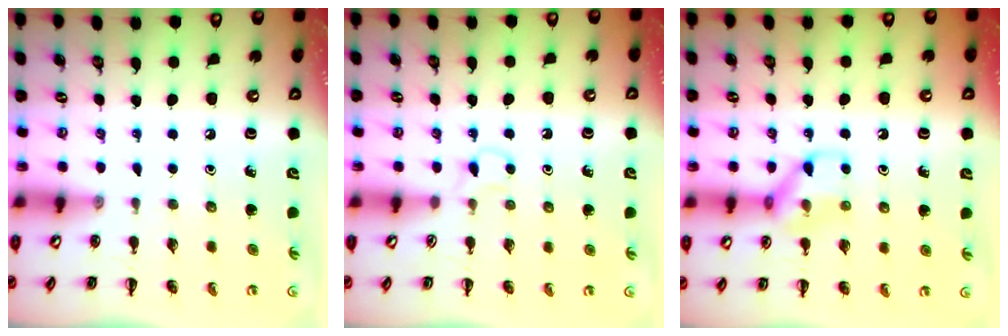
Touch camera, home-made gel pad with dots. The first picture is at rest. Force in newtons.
{"total": 2.8, "press": 2.6, "slide": 1.2}
{"total": 9.3, "press": 9.3, "slide": 0.1}